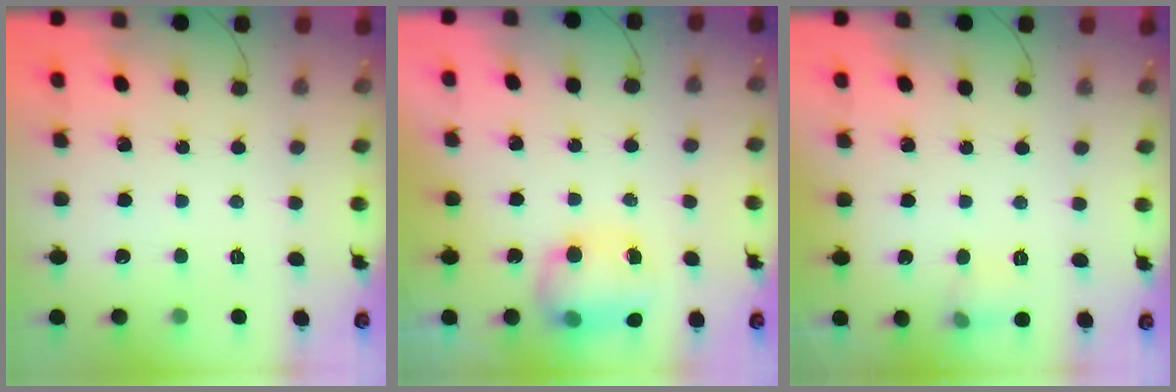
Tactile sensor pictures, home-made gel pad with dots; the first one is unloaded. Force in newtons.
{"total": 12.1, "press": 9.7, "slide": 7.2}
{"total": 6.6, "press": 6.4, "slide": 1.6}